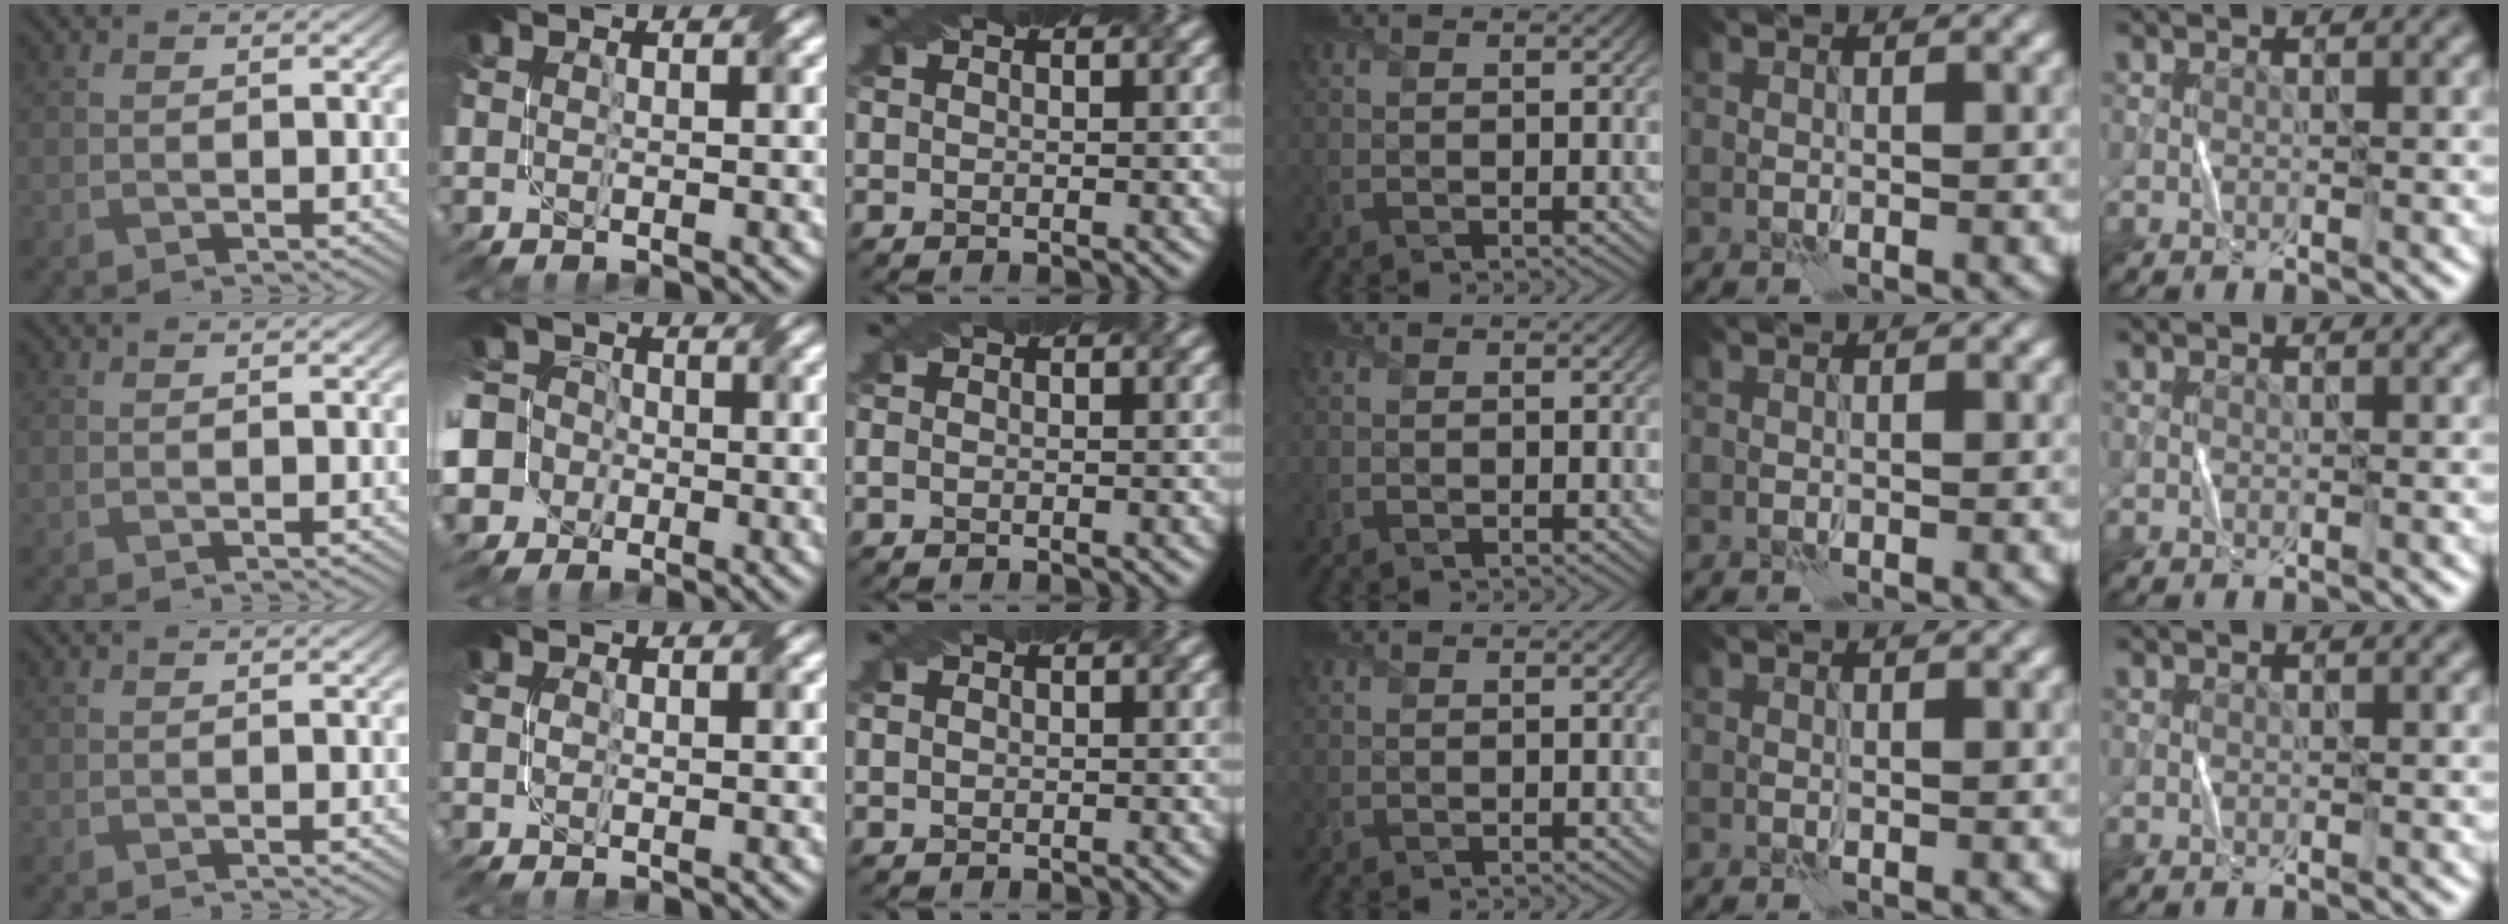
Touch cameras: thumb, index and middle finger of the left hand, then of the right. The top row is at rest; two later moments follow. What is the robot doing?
{"motion": "fold", "object": "paper"}